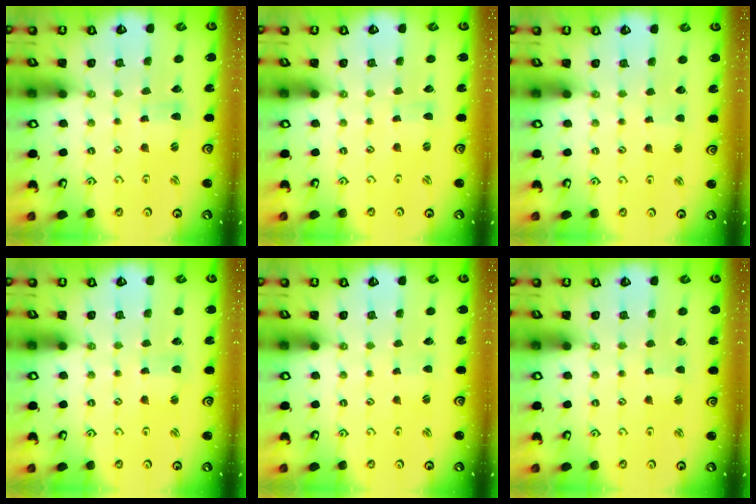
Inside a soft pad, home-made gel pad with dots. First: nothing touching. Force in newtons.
{"total": 0.0}
{"total": 1.3, "press": 1.2, "slide": 0.1}
{"total": 2.0, "press": 2.0, "slide": 0.3}
{"total": 1.0, "press": 1.0, "slide": 0.2}
{"total": 1.6, "press": 1.6, "slide": 0.3}